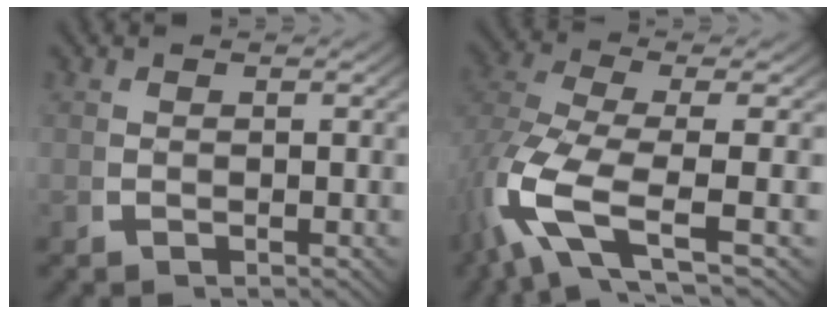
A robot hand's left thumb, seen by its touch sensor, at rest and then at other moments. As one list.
[{"total": 9.0, "force": [-1.1, 4.4, 7.7], "torque": [-0.199, -0.029, -0.004]}]